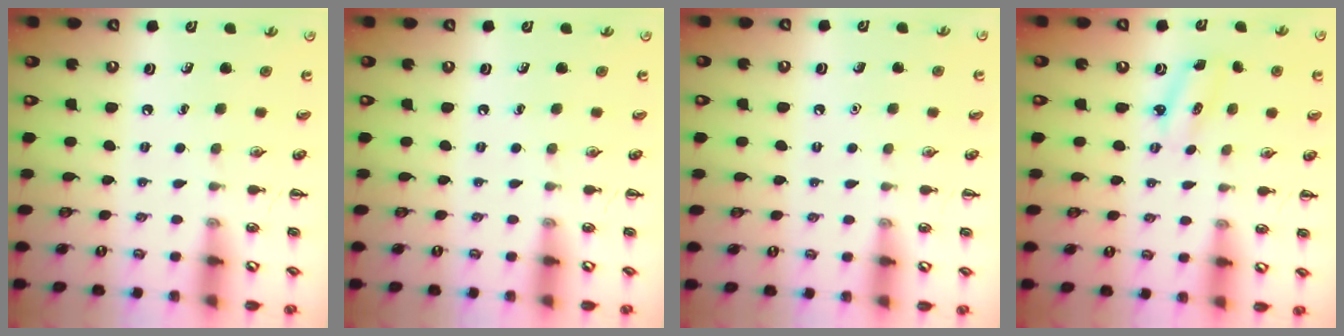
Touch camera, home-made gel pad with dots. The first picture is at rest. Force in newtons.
{"total": 0.0}
{"total": 1.6, "press": 1.6, "slide": 0.1}
{"total": 2.6, "press": 2.6, "slide": 0.5}